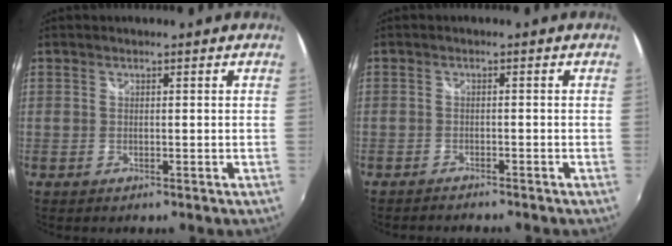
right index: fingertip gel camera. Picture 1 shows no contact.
{"total": 2.6, "force": [-2.5, 0.2, 0.6], "torque": [-0.025, -0.008, -0.044]}